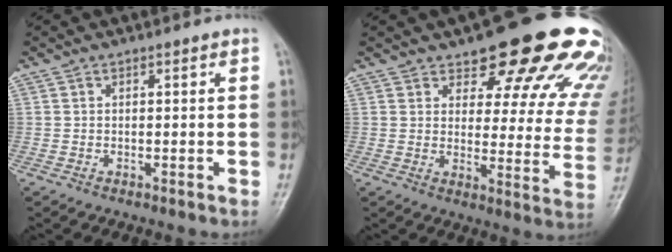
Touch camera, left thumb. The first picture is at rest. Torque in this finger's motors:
{"motor_torque": [1.62, 1.61, 1.43, -1.34, 0.04]}